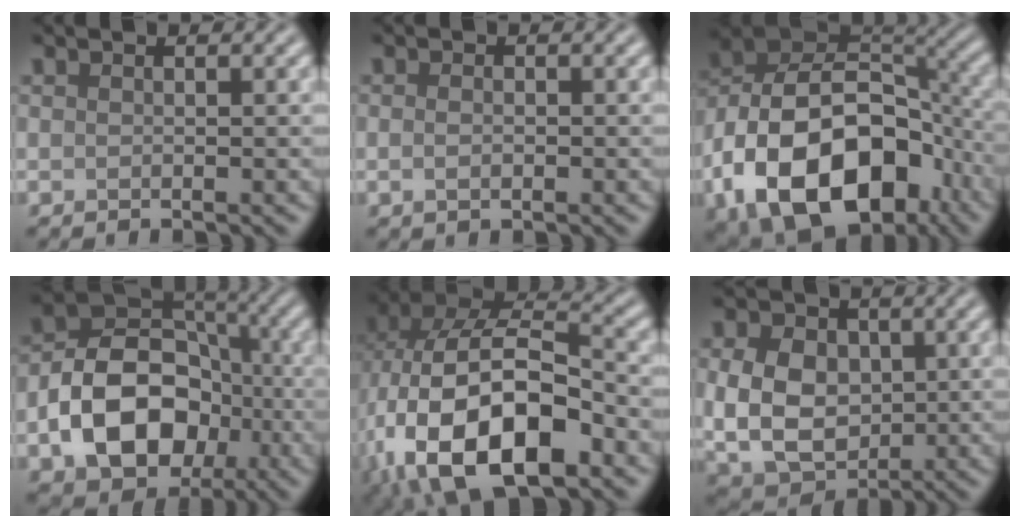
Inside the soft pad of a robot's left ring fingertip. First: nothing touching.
{"total": 1.2, "force": [-0.2, 0.7, 1.0], "torque": [-0.019, -0.002, -0.004]}
{"total": 17.1, "force": [-7.0, 10.9, 11.2], "torque": [-0.191, -0.007, -0.125]}
{"total": 10.5, "force": [-2.9, 7.6, 6.6], "torque": [-0.107, 0.003, -0.056]}
{"total": 16.1, "force": [-4.8, 8.9, 12.6], "torque": [-0.231, -0.011, -0.078]}
{"total": 7.9, "force": [0.4, 6.0, 5.2], "torque": [-0.106, -0.007, 0.007]}